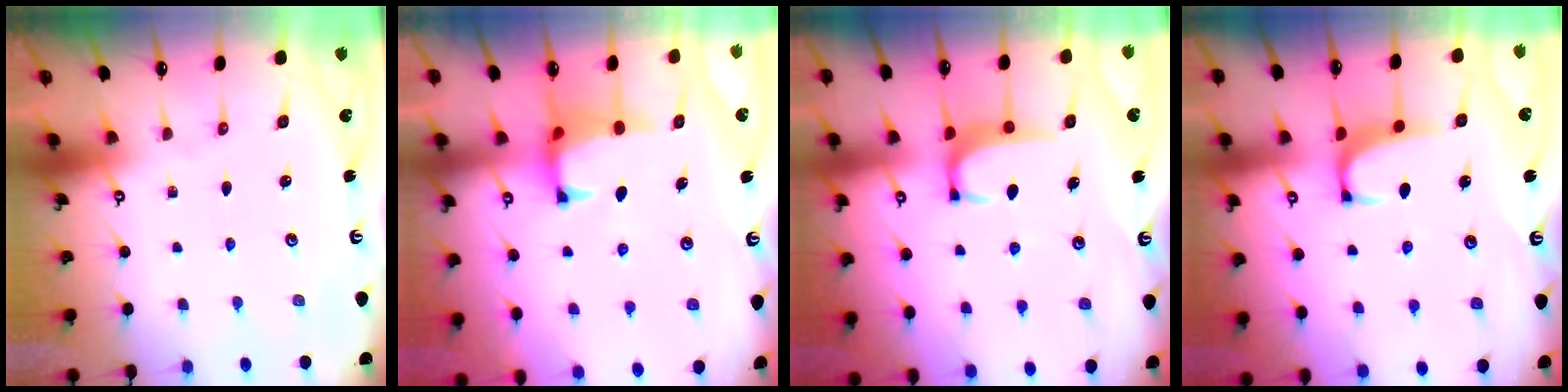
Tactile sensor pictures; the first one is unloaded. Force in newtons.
{"total": 0.9, "press": 0.3, "slide": 0.8}
{"total": 2.8, "press": 2.7, "slide": 0.4}
{"total": 1.5, "press": 1.2, "slide": 1.0}